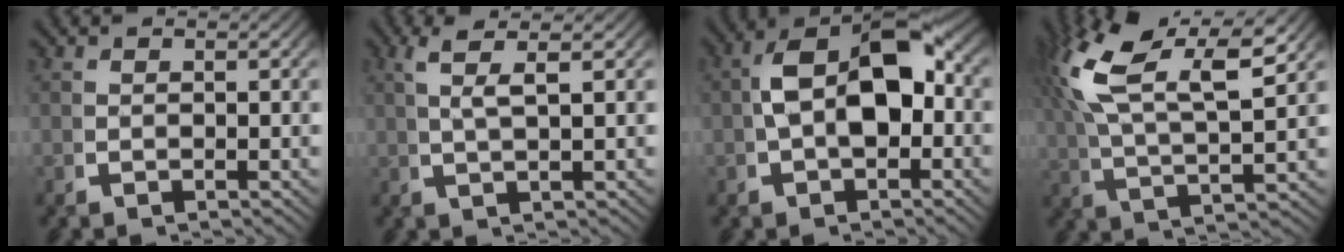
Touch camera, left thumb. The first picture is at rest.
{"total": 3.6, "force": [2.2, 0.4, 2.8], "torque": [-0.049, 0.013, 0.037]}
{"total": 10.6, "force": [0.6, 6.5, 8.4], "torque": [-0.142, -0.007, 0.011]}
{"total": 11.1, "force": [4.1, 5.6, 8.6], "torque": [-0.166, 0.004, 0.063]}